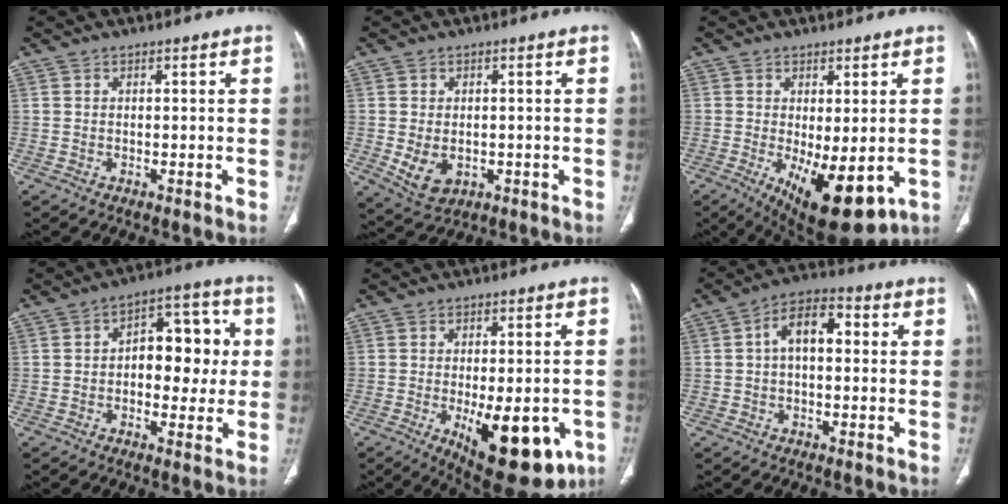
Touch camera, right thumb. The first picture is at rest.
{"total": 6.1, "force": [-1.2, 4.2, 4.2], "torque": [-0.066, -0.004, -0.001]}
{"total": 12.4, "force": [-3.2, 4.9, 10.9], "torque": [-0.159, -0.022, -0.026]}
{"total": 12.6, "force": [0.6, 7.5, 10.2], "torque": [-0.091, 0.031, 0.004]}
{"total": 17.2, "force": [-5.8, 7.4, 14.4], "torque": [-0.156, -0.004, -0.057]}
{"total": 8.3, "force": [1.0, 4.8, 6.8], "torque": [-0.104, 0.030, 0.007]}